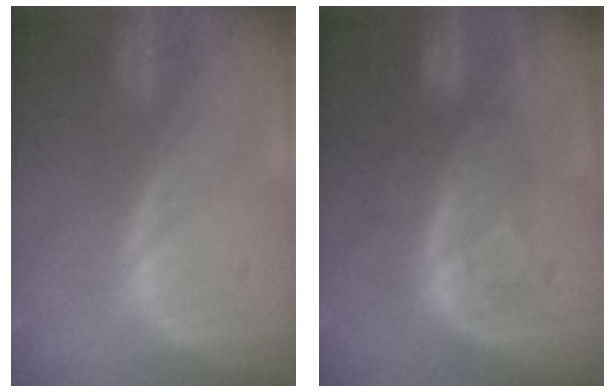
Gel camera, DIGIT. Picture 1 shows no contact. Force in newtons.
{"total": 8.3, "press": 7.0, "slide": 4.5}